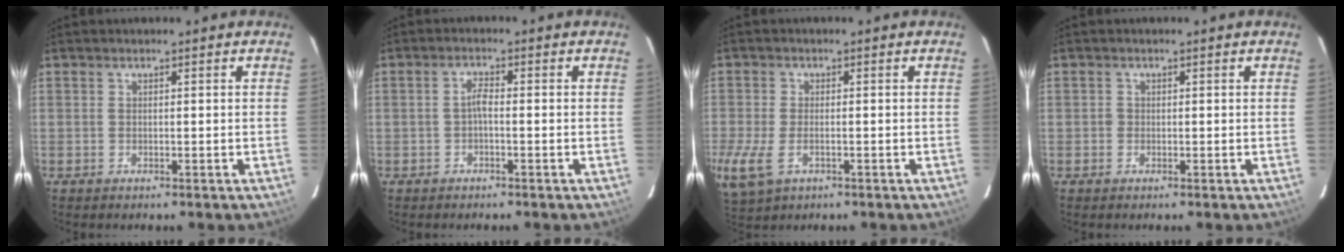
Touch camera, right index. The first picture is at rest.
{"total": 1.7, "force": [-0.7, 0.4, 1.5], "torque": [-0.031, 0.007, -0.015]}
{"total": 9.9, "force": [-3.9, 5.6, 7.2], "torque": [-0.171, -0.028, -0.068]}
{"total": 0.8, "force": [-0.3, 0.7, 0.0], "torque": [0.001, 0.001, -0.005]}